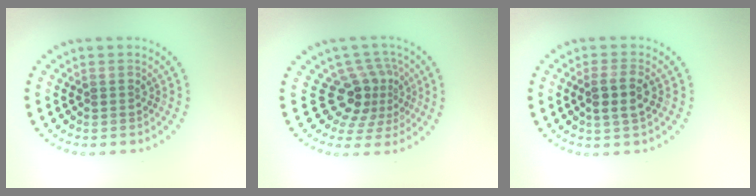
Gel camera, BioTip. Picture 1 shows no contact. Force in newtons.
{"total": 3.9, "press": 2.6, "slide": 2.8}
{"total": 2.4, "press": 2.2, "slide": 0.9}